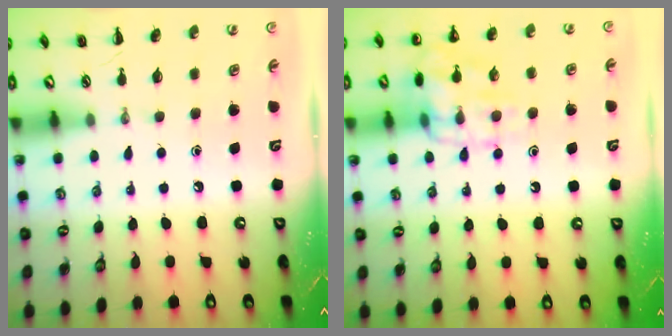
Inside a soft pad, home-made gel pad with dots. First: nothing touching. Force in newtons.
{"total": 13.8, "press": 13.7, "slide": 1.0}